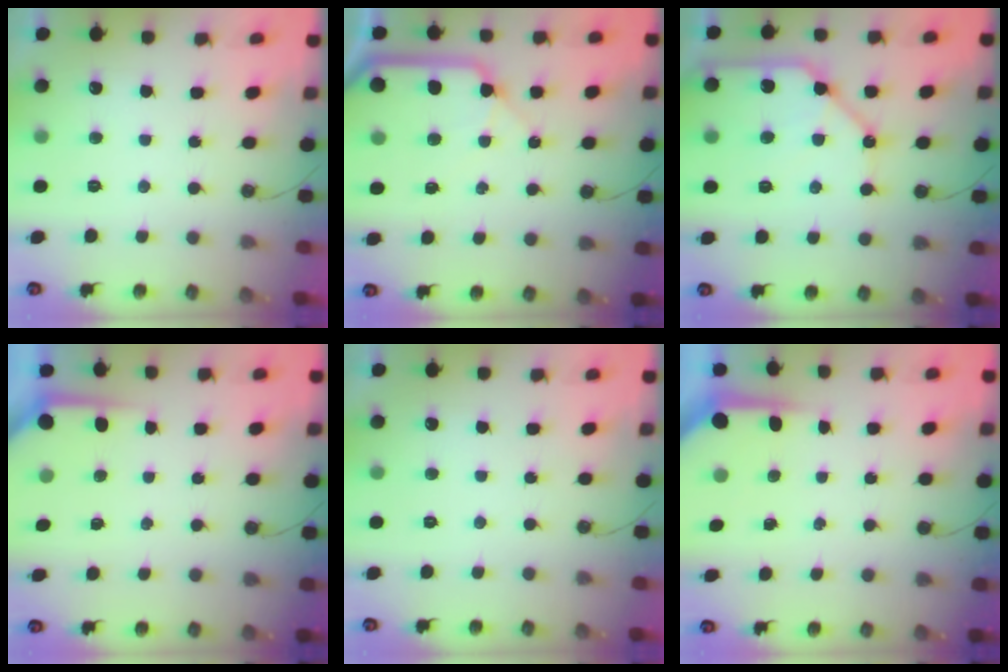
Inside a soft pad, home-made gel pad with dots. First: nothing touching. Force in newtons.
{"total": 12.7, "press": 12.6, "slide": 1.8}
{"total": 14.1, "press": 13.9, "slide": 1.8}
{"total": 3.3, "press": 3.3, "slide": 0.4}
{"total": 0.0}
{"total": 5.2, "press": 5.1, "slide": 0.2}